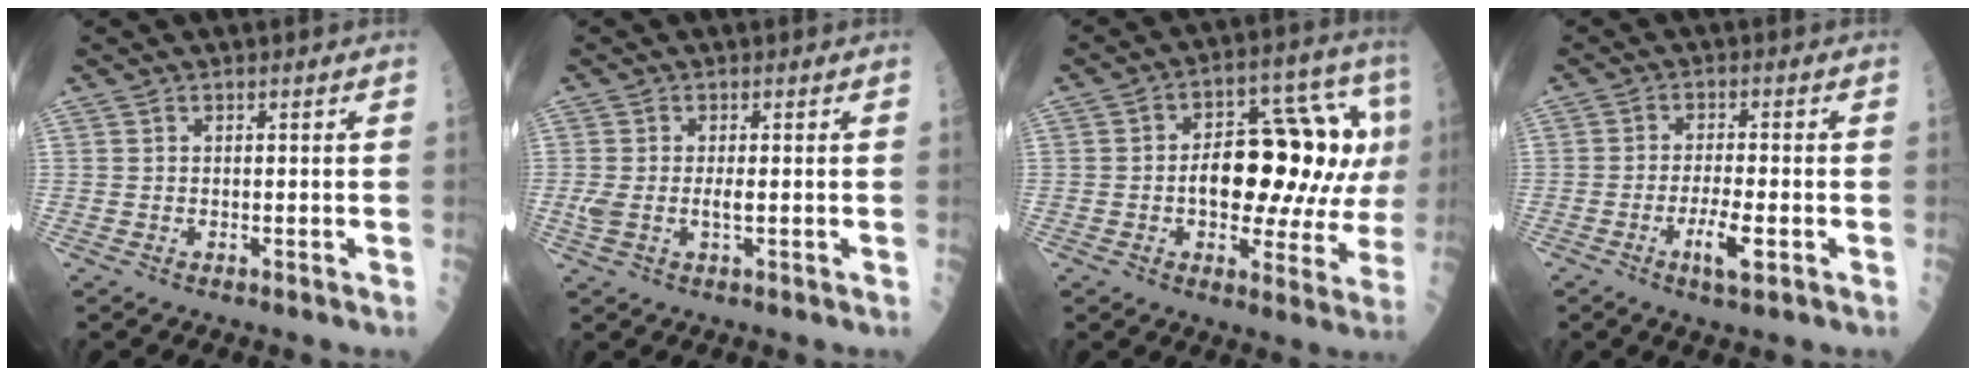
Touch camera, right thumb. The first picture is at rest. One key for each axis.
{"total": 3.7, "fx": -0.3, "fy": 1.3, "fz": 3.4, "tx": -0.086, "ty": 0.002, "tz": -0.005}
{"total": 21.2, "fx": 1.4, "fy": 10.6, "fz": 18.3, "tx": -0.215, "ty": 0.038, "tz": 0.020}
{"total": 5.4, "fx": -2.0, "fy": 0.9, "fz": 5.0, "tx": -0.100, "ty": 0.001, "tz": -0.035}